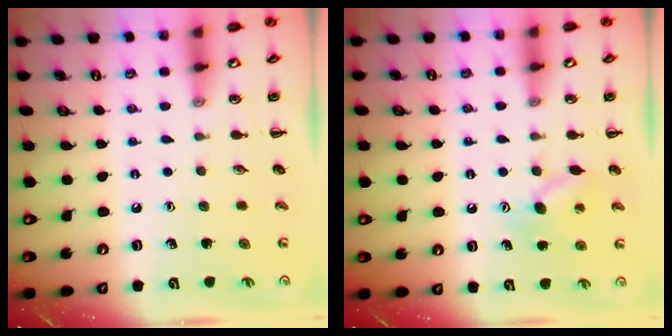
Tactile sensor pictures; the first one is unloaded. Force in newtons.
{"total": 8.5, "press": 8.4, "slide": 1.5}